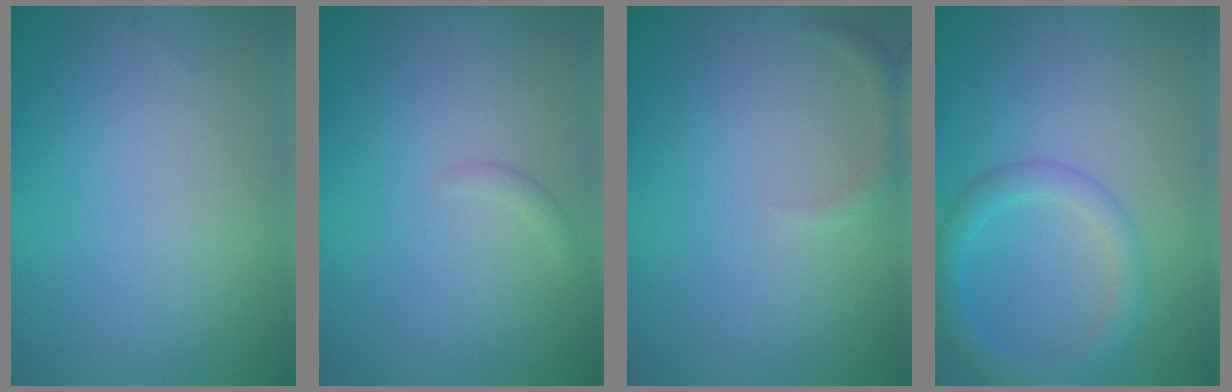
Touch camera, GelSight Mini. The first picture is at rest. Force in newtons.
{"total": 0.7, "press": 0.7, "slide": 0.1}
{"total": 1.3, "press": 1.2, "slide": 0.2}
{"total": 3.1, "press": 3.1, "slide": 0.3}